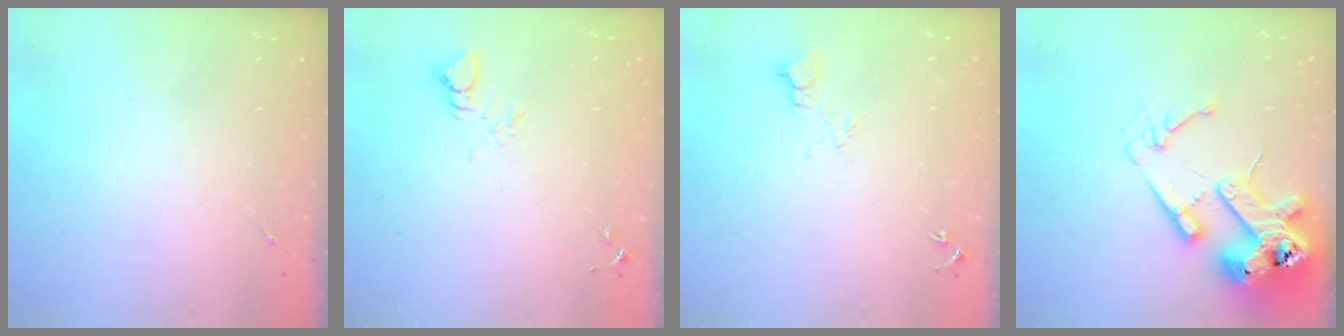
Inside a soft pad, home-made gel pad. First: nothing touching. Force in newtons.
{"total": 3.4, "press": 3.4, "slide": 0.2}
{"total": 5.6, "press": 5.6, "slide": 0.6}
{"total": 18.0, "press": 17.9, "slide": 2.6}